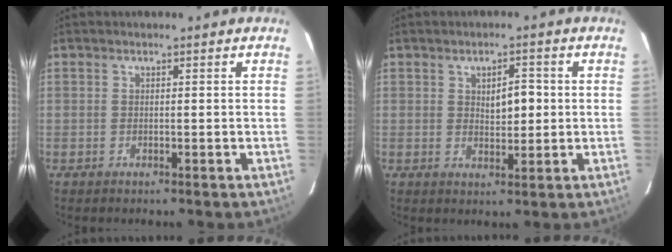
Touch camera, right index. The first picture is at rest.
{"total": 3.9, "force": [0.6, 1.8, 3.4], "torque": [-0.052, 0.002, 0.014]}